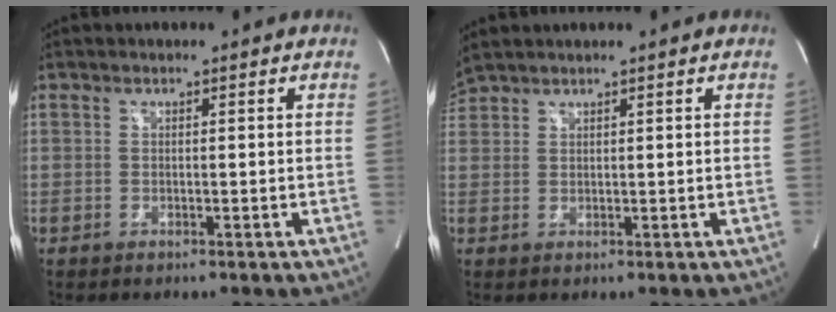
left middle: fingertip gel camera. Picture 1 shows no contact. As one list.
[{"total": 2.5, "force": [2.4, -0.2, 0.5], "torque": [-0.027, 0.025, 0.059]}]